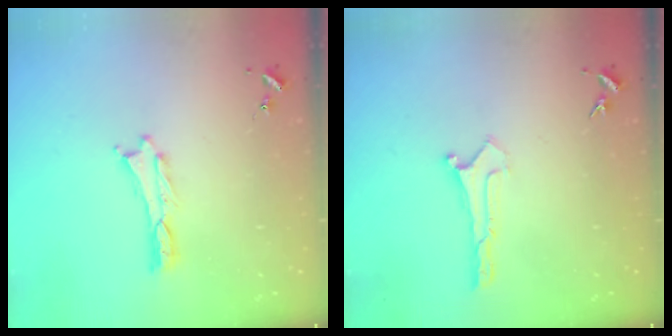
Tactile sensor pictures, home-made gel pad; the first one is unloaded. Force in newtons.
{"total": 0.0}